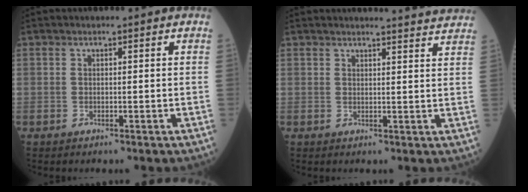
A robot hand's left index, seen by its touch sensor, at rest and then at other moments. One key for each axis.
{"total": 6.0, "fx": 6.0, "fy": -0.4, "fz": 0.8, "tx": -0.011, "ty": -0.007, "tz": 0.050}